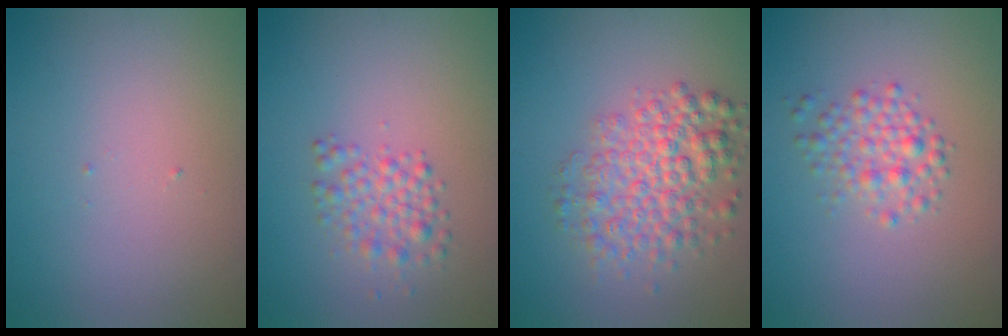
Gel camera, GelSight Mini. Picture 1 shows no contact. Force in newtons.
{"total": 2.3, "press": 2.3, "slide": 0.0}
{"total": 5.0, "press": 5.0, "slide": 0.1}
{"total": 2.4, "press": 2.4, "slide": 0.1}